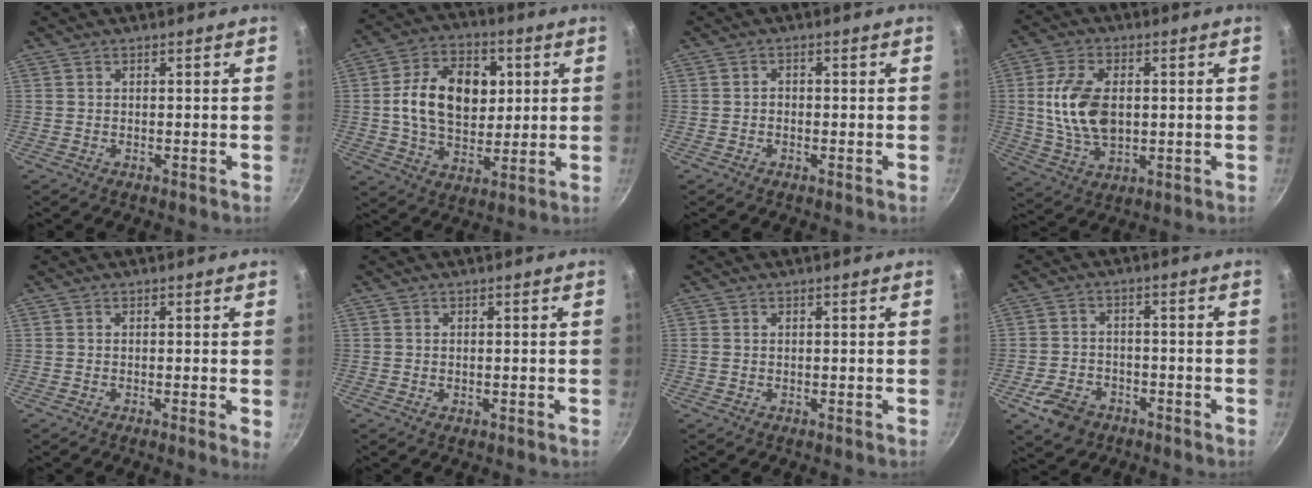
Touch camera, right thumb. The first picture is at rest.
{"total": 16.7, "force": [2.6, 11.6, 11.7], "torque": [-0.160, 0.006, 0.038]}
{"total": 1.1, "force": [-0.5, 0.8, 0.5], "torque": [-0.009, 0.005, -0.010]}
{"total": 12.4, "force": [0.9, 7.4, 9.9], "torque": [-0.178, -0.004, 0.020]}
{"total": 1.3, "force": [-0.1, 0.0, 1.3], "torque": [-0.018, -0.006, -0.005]}
{"total": 0.5, "force": [-0.1, 0.3, 0.4], "torque": [-0.006, 0.001, 0.000]}
{"total": 0.7, "force": [0.1, 0.6, 0.4], "torque": [-0.008, 0.002, 0.001]}
{"total": 7.2, "force": [-4.1, 4.9, 3.3], "torque": [-0.057, 0.029, -0.070]}